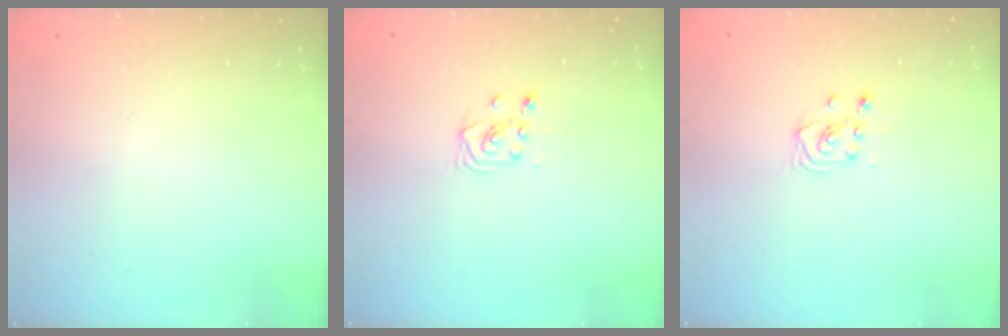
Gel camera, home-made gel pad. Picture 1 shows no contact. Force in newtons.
{"total": 2.9, "press": 2.9, "slide": 0.4}
{"total": 2.9, "press": 2.9, "slide": 0.4}